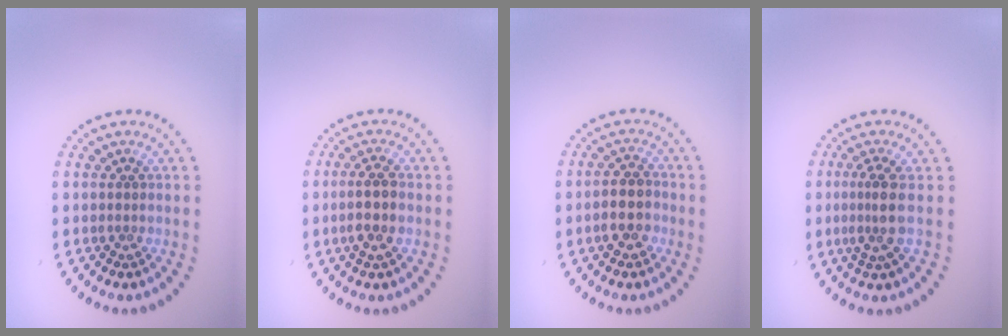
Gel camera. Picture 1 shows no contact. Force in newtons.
{"total": 2.6, "press": 2.4, "slide": 1.0}
{"total": 3.0, "press": 2.8, "slide": 0.8}
{"total": 2.7, "press": 1.9, "slide": 1.9}